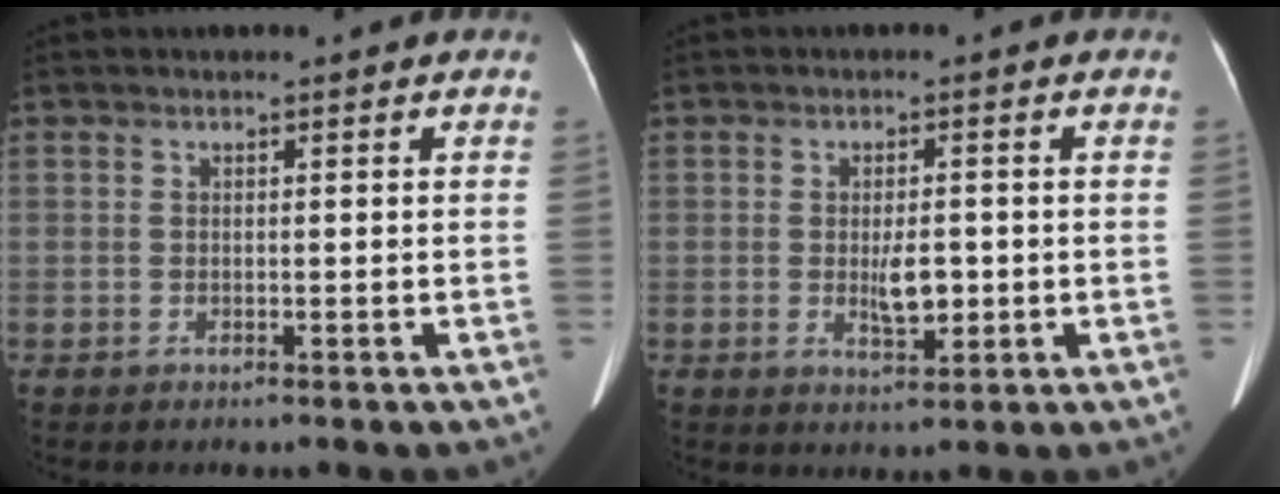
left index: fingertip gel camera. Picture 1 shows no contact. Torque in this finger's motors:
{"motor_torque": [0.08, -0.01, 0.06, 0.02]}